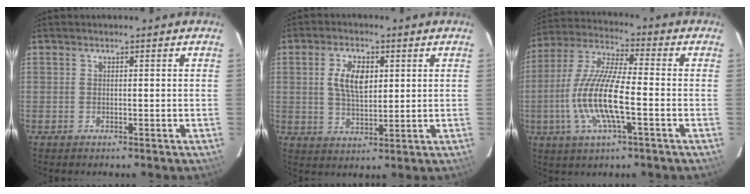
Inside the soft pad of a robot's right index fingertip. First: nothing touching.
{"total": 7.1, "force": [1.8, 3.6, 5.8], "torque": [-0.109, 0.007, 0.035]}
{"total": 14.4, "force": [-3.5, 3.0, 13.7], "torque": [-0.282, -0.005, -0.070]}